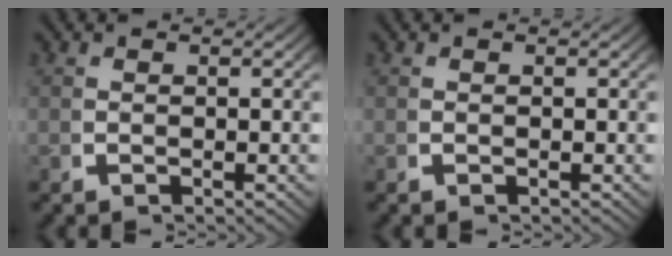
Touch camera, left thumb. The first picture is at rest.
{"total": 0.0}